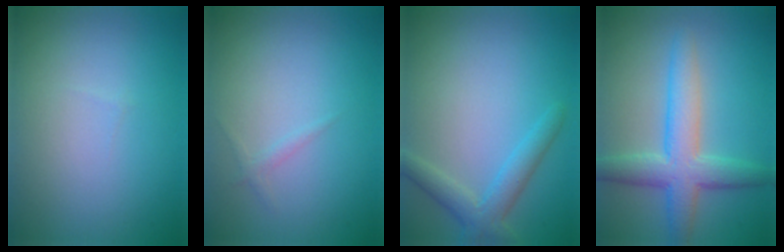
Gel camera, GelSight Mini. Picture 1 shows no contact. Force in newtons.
{"total": 0.6, "press": 0.6, "slide": 0.1}
{"total": 2.8, "press": 2.8, "slide": 0.1}
{"total": 5.3, "press": 5.3, "slide": 0.2}